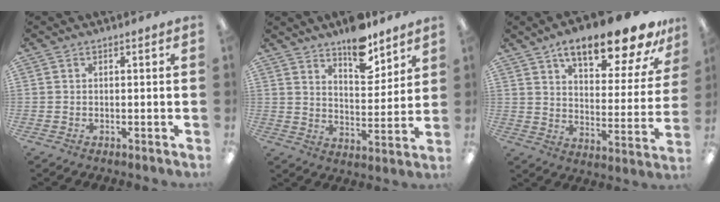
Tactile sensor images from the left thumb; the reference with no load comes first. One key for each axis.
{"total": 11.2, "fx": 9.0, "fy": 4.3, "fz": 5.1, "tx": -0.062, "ty": -0.059, "tz": 0.158}
{"total": 17.9, "fx": 13.2, "fy": 5.7, "fz": 10.7, "tx": -0.161, "ty": -0.083, "tz": 0.217}